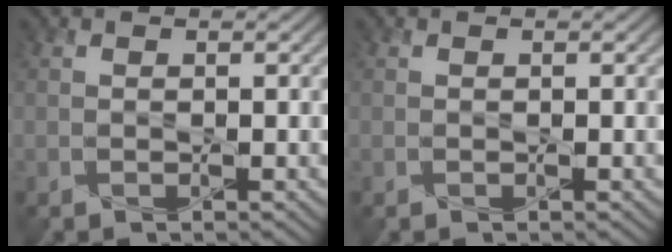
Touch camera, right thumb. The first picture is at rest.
{"total": 0.0}